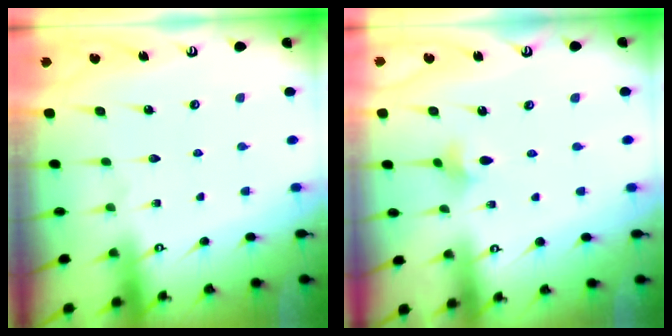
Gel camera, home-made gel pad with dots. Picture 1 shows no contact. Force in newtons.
{"total": 2.5, "press": 2.4, "slide": 0.6}